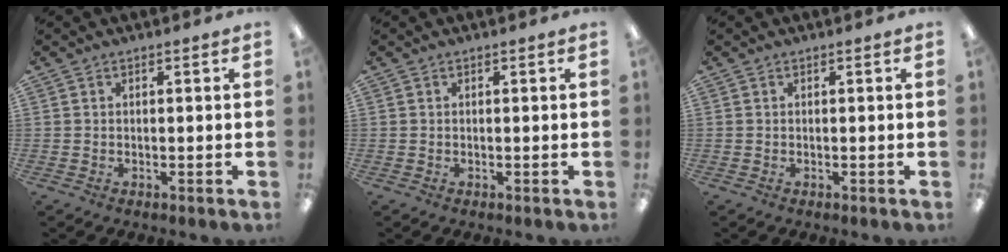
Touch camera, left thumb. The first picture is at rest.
{"total": 0.0}
{"total": 0.0}